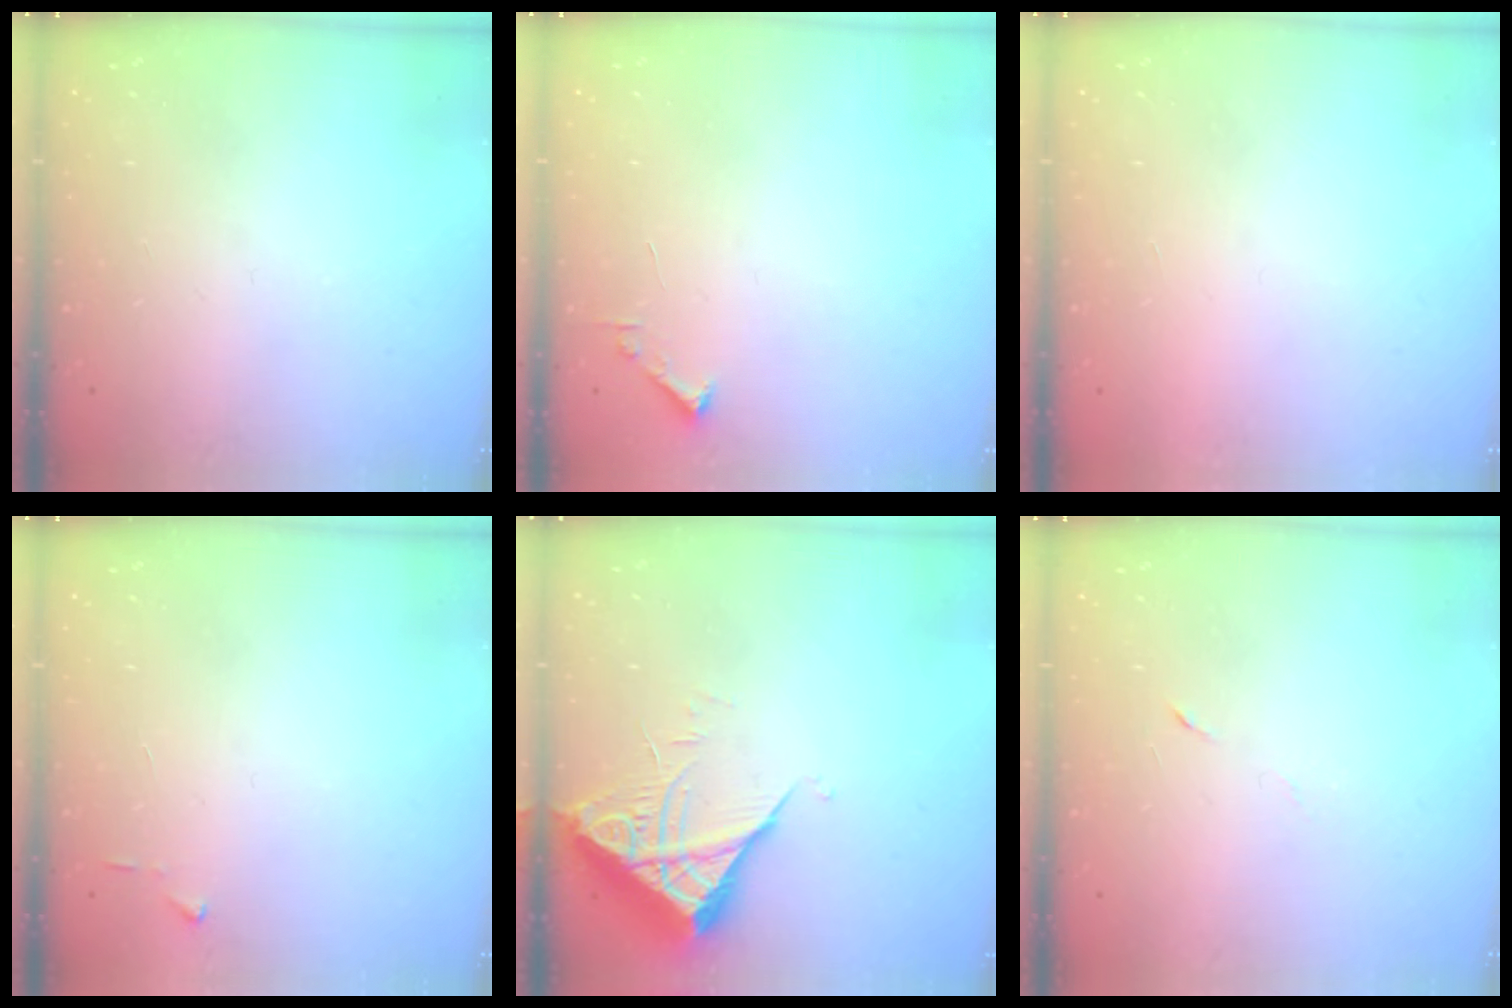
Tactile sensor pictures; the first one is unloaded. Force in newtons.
{"total": 1.7, "press": 1.7, "slide": 0.2}
{"total": 1.6, "press": 1.6, "slide": 0.1}
{"total": 3.0, "press": 2.9, "slide": 0.4}
{"total": 7.0, "press": 7.0, "slide": 0.6}
{"total": 2.9, "press": 2.7, "slide": 1.0}